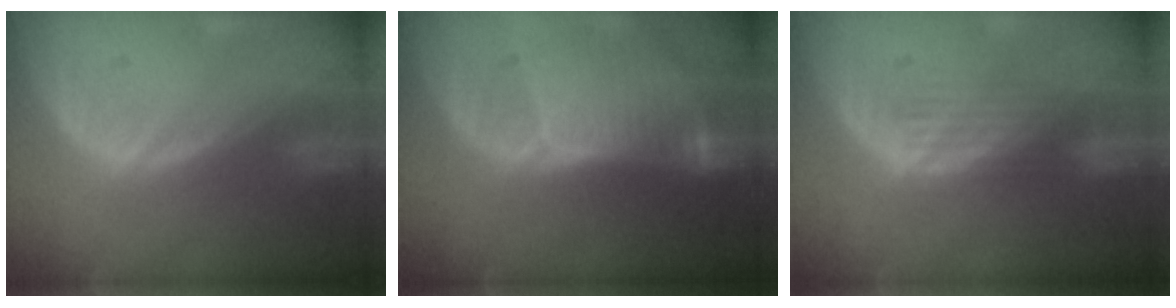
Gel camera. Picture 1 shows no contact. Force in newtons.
{"total": 9.0, "press": 8.0, "slide": 4.1}
{"total": 4.3, "press": 3.6, "slide": 2.3}